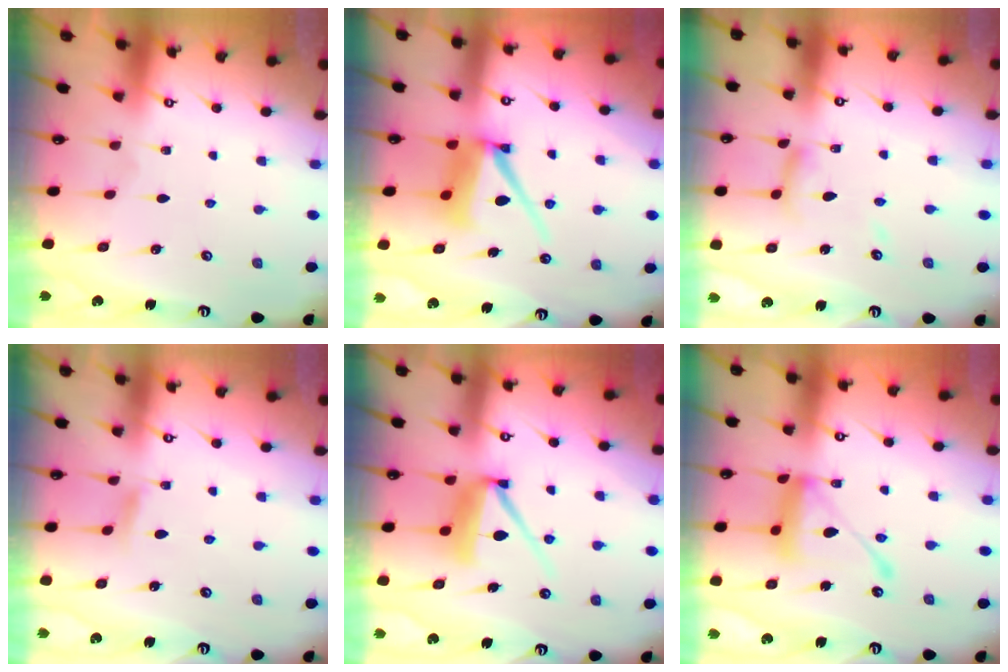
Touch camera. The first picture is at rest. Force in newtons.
{"total": 10.0, "press": 9.9, "slide": 1.0}
{"total": 8.0, "press": 8.0, "slide": 0.7}
{"total": 5.5, "press": 5.4, "slide": 0.6}
{"total": 9.2, "press": 9.2, "slide": 0.5}
{"total": 15.1, "press": 15.1, "slide": 1.1}